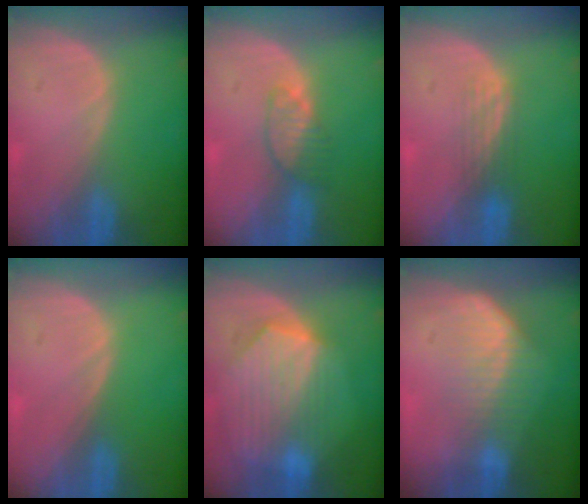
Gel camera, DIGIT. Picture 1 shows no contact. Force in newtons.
{"total": 3.4, "press": 3.4, "slide": 0.3}
{"total": 2.8, "press": 2.5, "slide": 1.3}
{"total": 0.0}
{"total": 9.8, "press": 8.7, "slide": 4.5}
{"total": 7.5, "press": 6.3, "slide": 4.0}